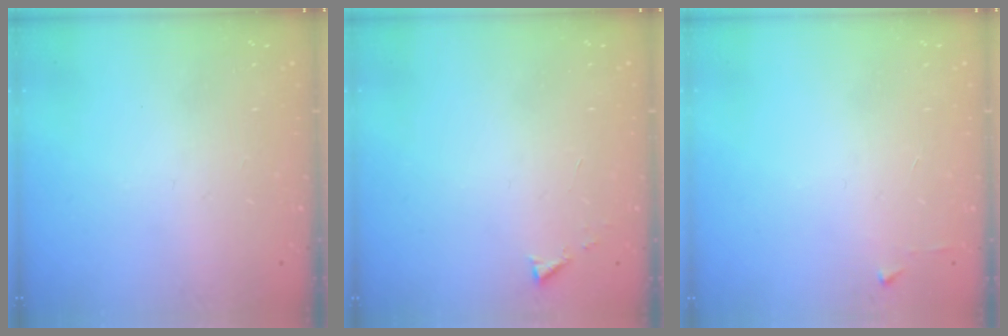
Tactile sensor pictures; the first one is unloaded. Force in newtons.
{"total": 2.9, "press": 2.9, "slide": 0.4}
{"total": 2.4, "press": 2.4, "slide": 0.3}